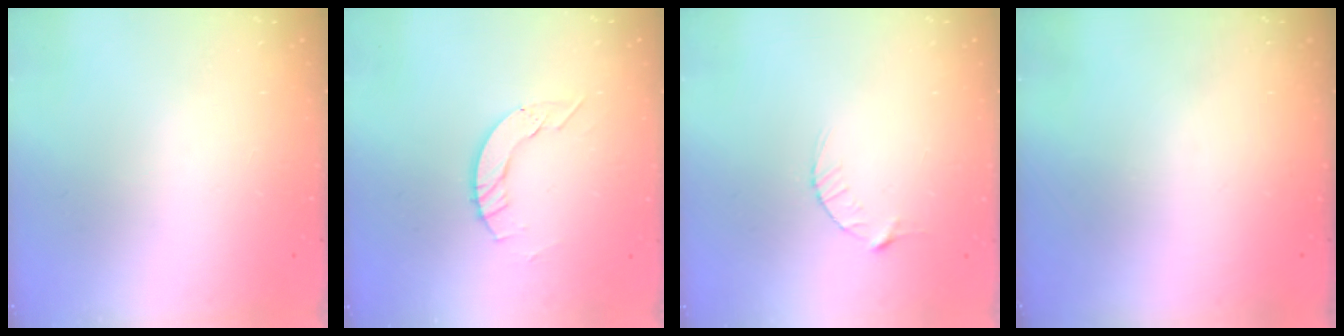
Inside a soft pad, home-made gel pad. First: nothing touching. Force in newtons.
{"total": 5.5, "press": 5.5, "slide": 0.2}
{"total": 2.9, "press": 2.9, "slide": 0.4}
{"total": 0.0}